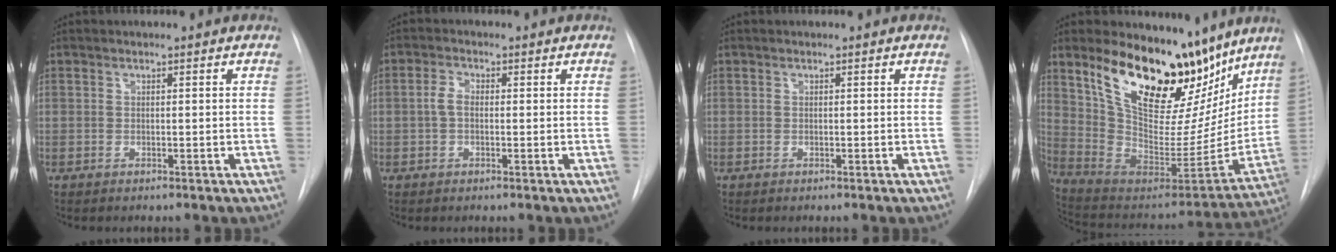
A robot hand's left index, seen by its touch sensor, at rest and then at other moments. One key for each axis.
{"total": 2.3, "fx": -0.1, "fy": 1.3, "fz": 1.8, "tx": -0.039, "ty": 0.008, "tz": -0.004}
{"total": 0.0}
{"total": 22.8, "fx": 15.5, "fy": 9.5, "fz": 13.6, "tx": -0.197, "ty": -0.015, "tz": 0.264}